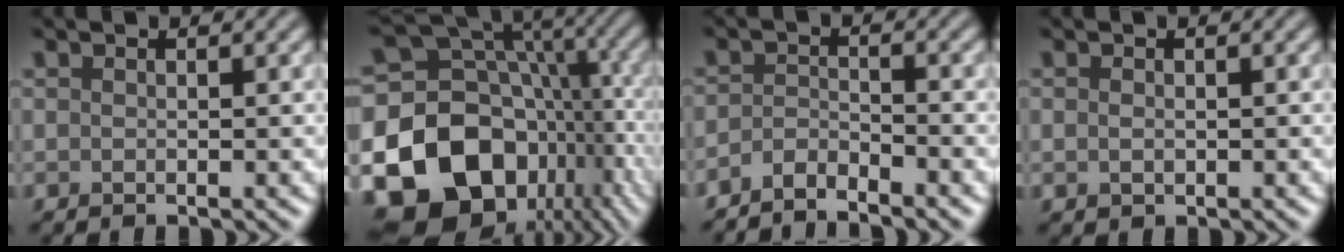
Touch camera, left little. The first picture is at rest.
{"total": 18.7, "force": [-5.9, 14.1, 10.7], "torque": [-0.190, 0.001, -0.086]}
{"total": 2.2, "force": [-2.2, 0.2, 0.6], "torque": [-0.010, 0.003, -0.048]}
{"total": 0.9, "force": [0.0, 0.7, 0.6], "torque": [-0.012, -0.001, -0.001]}